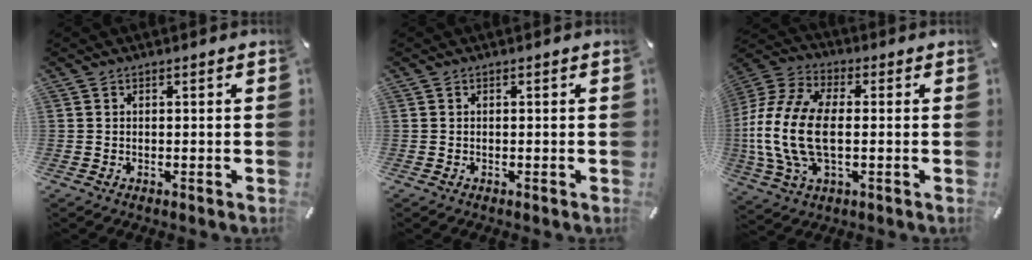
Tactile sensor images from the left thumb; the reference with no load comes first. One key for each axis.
{"total": 0.0}
{"total": 16.8, "fx": -1.1, "fy": 9.6, "fz": 13.8, "tx": -0.306, "ty": -0.006, "tz": -0.022}